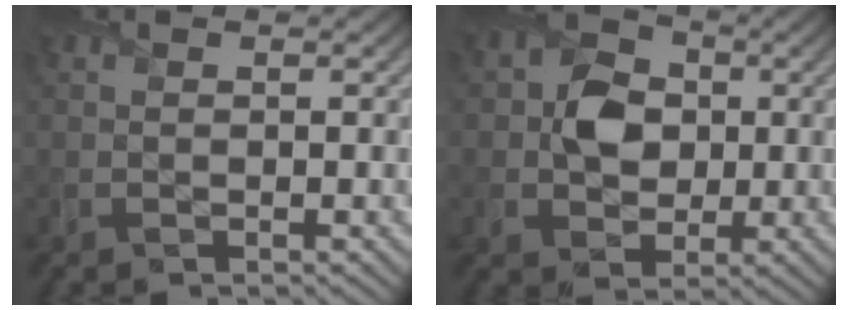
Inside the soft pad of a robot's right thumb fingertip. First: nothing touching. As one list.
[{"total": 6.1, "force": [0.3, 5.2, 3.2], "torque": [-0.061, 0.009, -0.009]}]